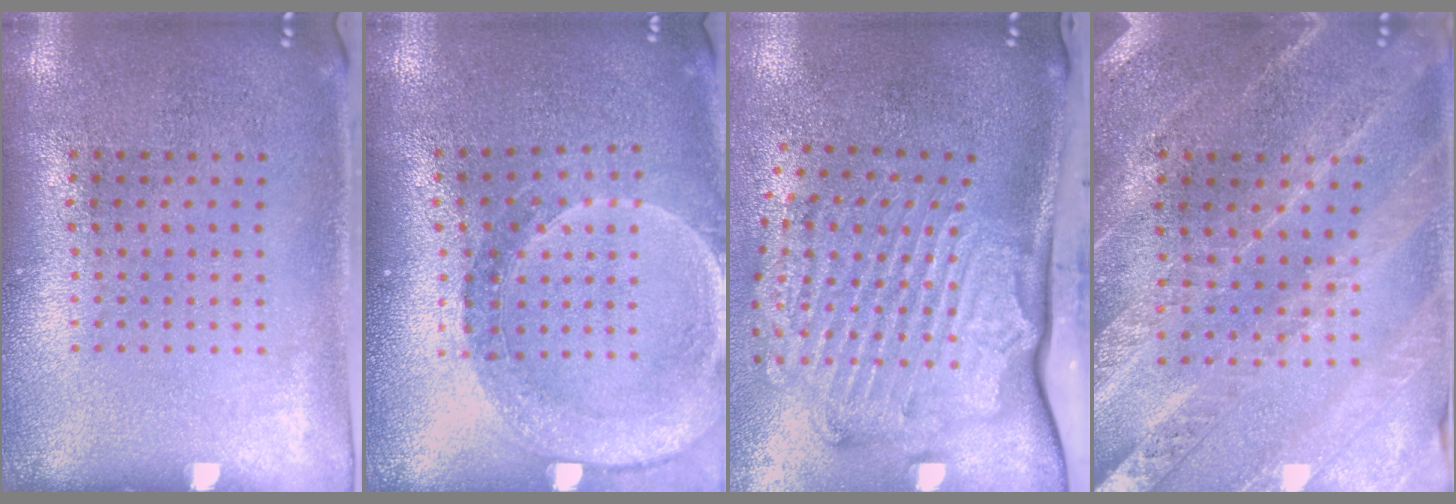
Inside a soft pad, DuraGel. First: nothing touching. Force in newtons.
{"total": 1.5, "press": 1.5, "slide": 0.3}
{"total": 2.6, "press": 2.2, "slide": 1.4}
{"total": 1.8, "press": 1.8, "slide": 0.1}